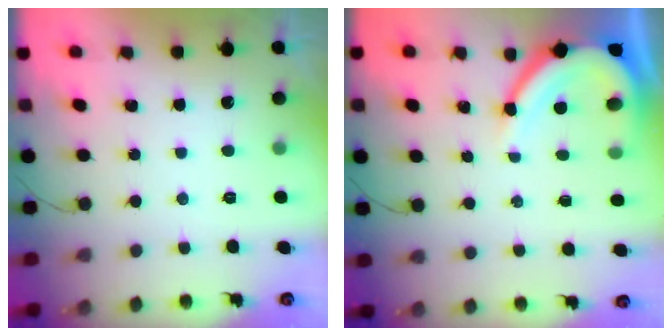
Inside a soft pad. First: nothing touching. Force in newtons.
{"total": 10.9, "press": 10.8, "slide": 1.2}